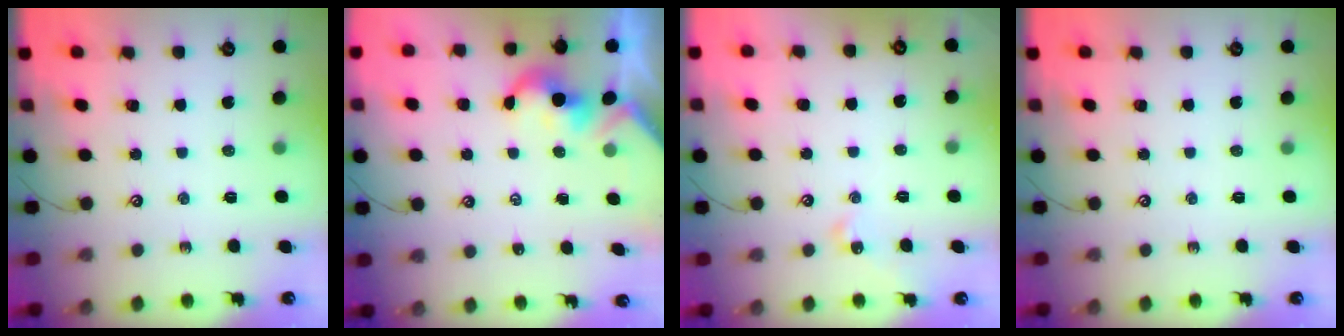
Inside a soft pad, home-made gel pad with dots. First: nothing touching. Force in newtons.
{"total": 2.0, "press": 2.0, "slide": 0.4}
{"total": 1.9, "press": 1.8, "slide": 0.5}
{"total": 0.0}